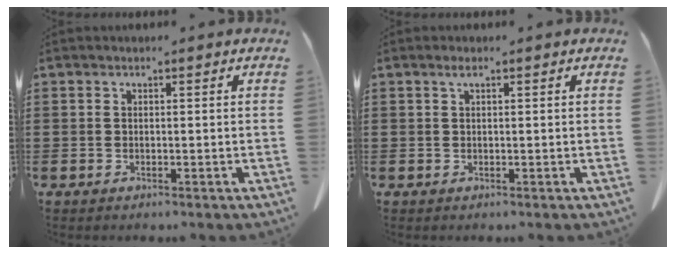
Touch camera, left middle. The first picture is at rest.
{"total": 0.8, "force": [0.4, 0.1, 0.7], "torque": [-0.015, 0.002, 0.007]}